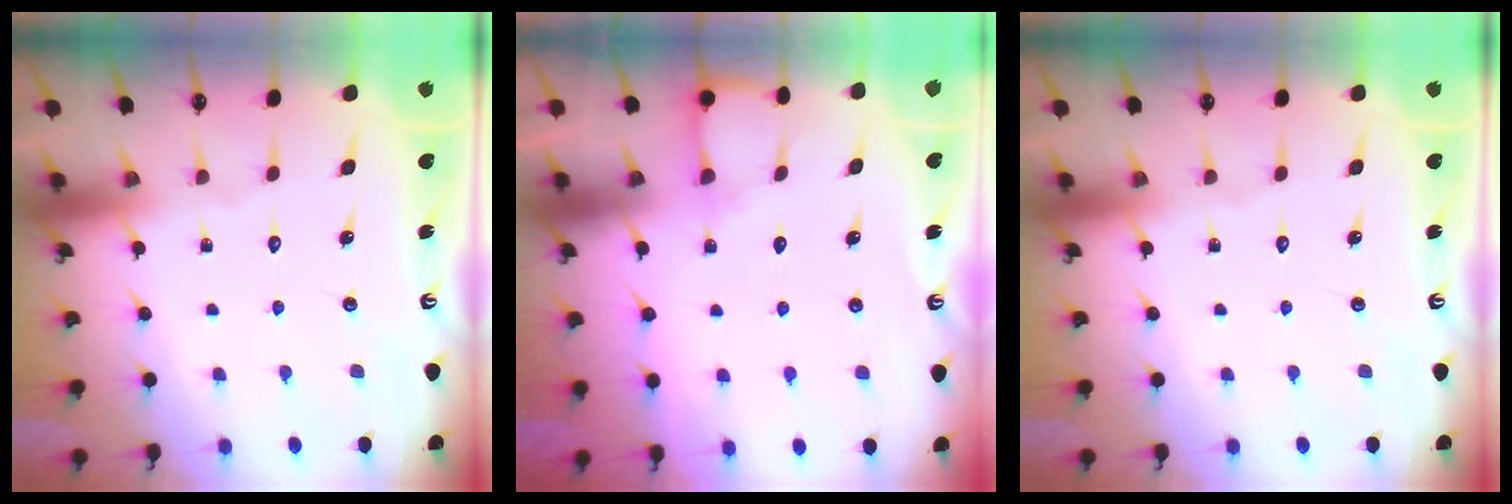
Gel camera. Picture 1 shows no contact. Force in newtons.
{"total": 6.1, "press": 6.0, "slide": 0.6}
{"total": 0.0}